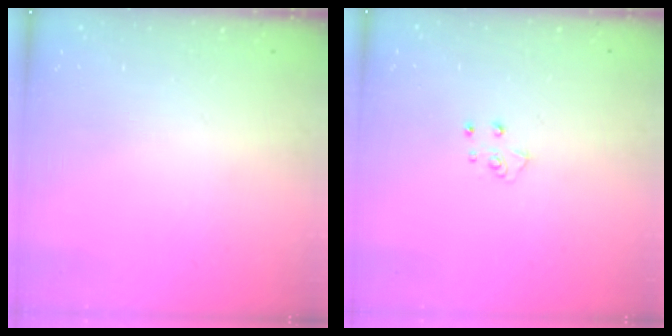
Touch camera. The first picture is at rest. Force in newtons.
{"total": 5.1, "press": 5.1, "slide": 0.4}